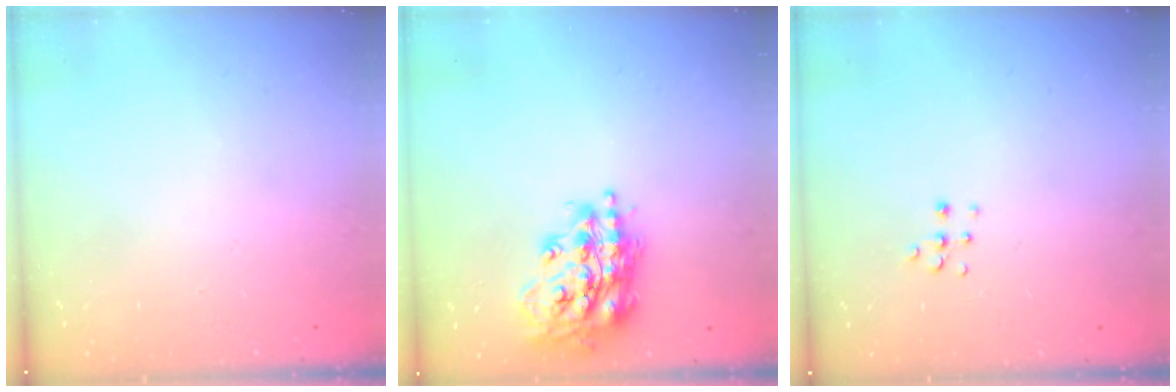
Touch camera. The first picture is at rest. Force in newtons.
{"total": 17.7, "press": 17.6, "slide": 1.5}
{"total": 4.4, "press": 4.4, "slide": 0.3}